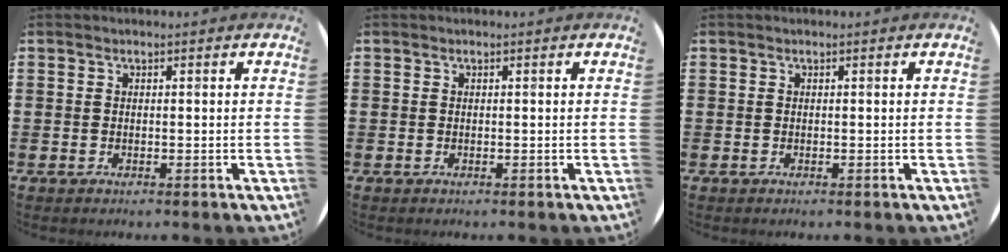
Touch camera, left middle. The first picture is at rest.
{"total": 0.0}
{"total": 0.0}